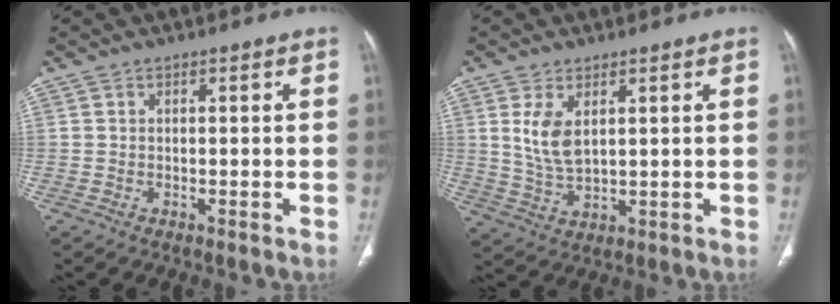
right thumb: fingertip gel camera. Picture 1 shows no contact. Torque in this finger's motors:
{"motor_torque": [1.24, 0.63, 0.68, -1.09, 0.30]}